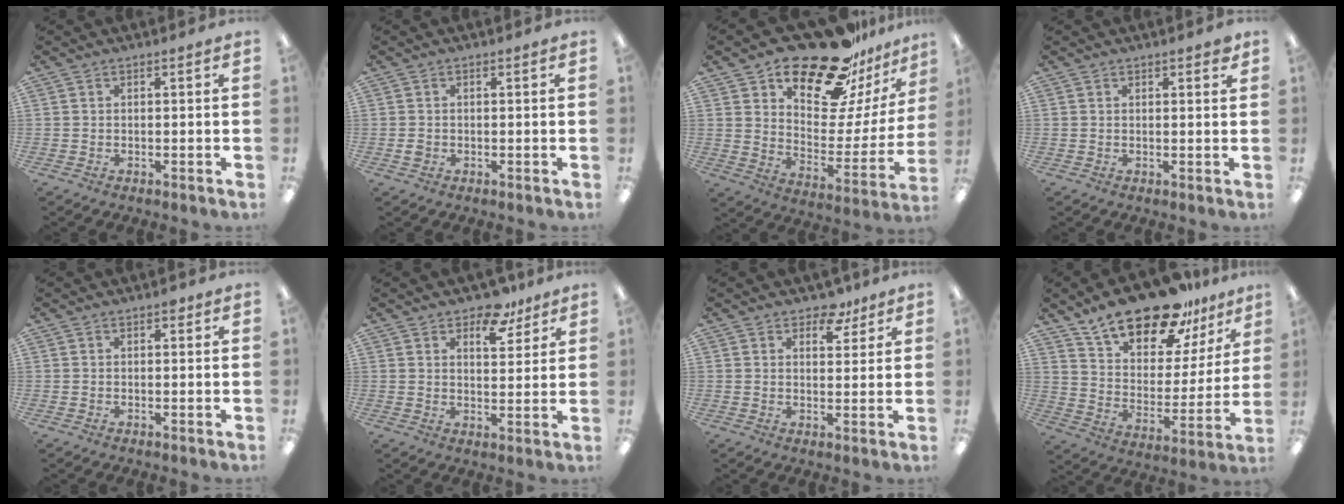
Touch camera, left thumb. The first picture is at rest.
{"total": 1.2, "force": [-0.1, 1.1, 0.5], "torque": [-0.009, 0.004, -0.004]}
{"total": 23.1, "force": [18.5, 9.2, 10.2], "torque": [-0.155, -0.129, 0.316]}
{"total": 1.4, "force": [1.2, 0.4, 0.6], "torque": [-0.004, -0.003, 0.020]}
{"total": 1.0, "force": [0.5, 0.6, 0.6], "torque": [-0.006, -0.001, 0.008]}
{"total": 8.6, "force": [6.3, 4.2, 4.0], "torque": [-0.032, -0.040, 0.105]}
{"total": 6.0, "force": [4.4, 3.3, 2.4], "torque": [-0.019, -0.019, 0.075]}
{"total": 20.0, "force": [16.3, 7.9, 8.5], "torque": [-0.146, -0.114, 0.287]}